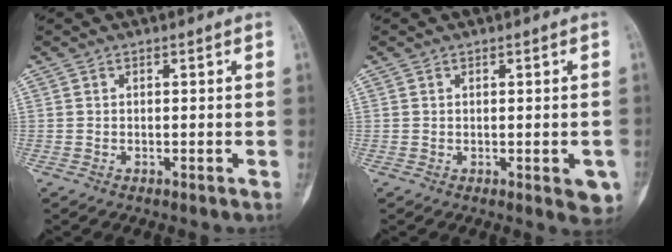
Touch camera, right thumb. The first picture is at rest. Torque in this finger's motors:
{"motor_torque": [0.85, 0.65, 0.76, -0.37, 0.28]}